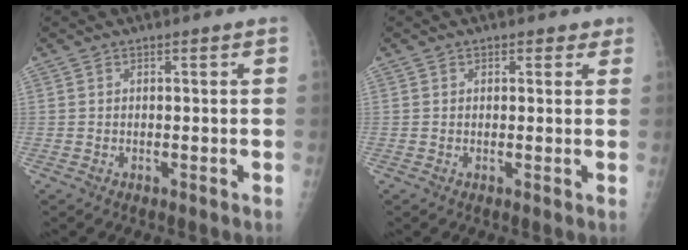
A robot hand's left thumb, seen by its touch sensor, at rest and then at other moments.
{"total": 1.8, "force": [1.0, 1.4, 0.5], "torque": [0.016, -0.003, 0.006]}